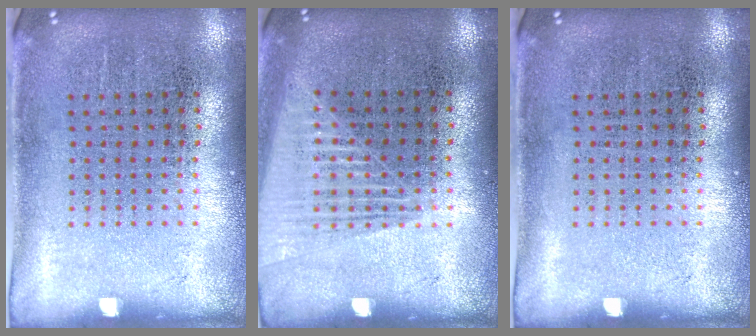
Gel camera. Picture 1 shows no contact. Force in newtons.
{"total": 1.3, "press": 1.3, "slide": 0.4}
{"total": 0.0}